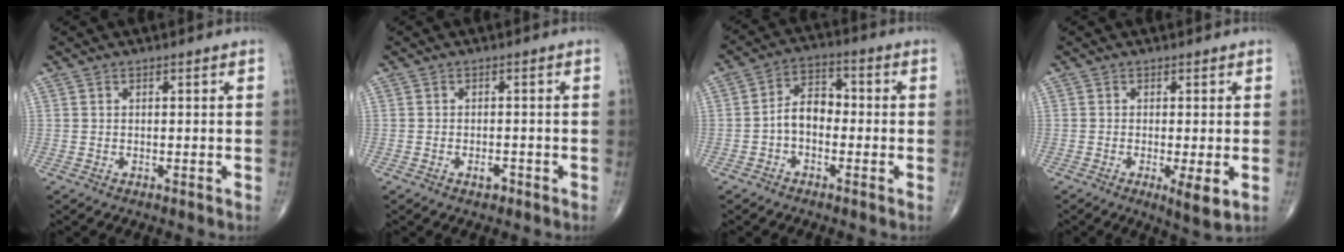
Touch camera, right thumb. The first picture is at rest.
{"total": 1.7, "force": [-0.9, 0.9, 1.0], "torque": [-0.016, 0.005, -0.014]}
{"total": 6.4, "force": [-1.4, 4.3, 4.6], "torque": [-0.063, 0.029, -0.038]}
{"total": 4.6, "force": [-1.1, 0.9, 4.4], "torque": [-0.078, -0.016, -0.019]}